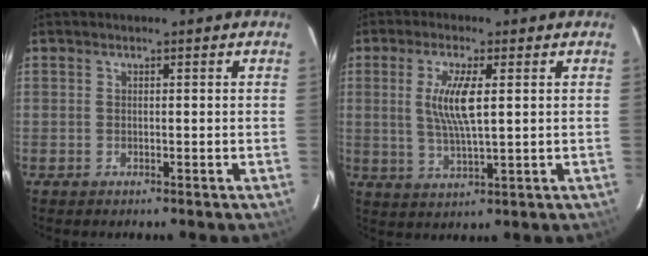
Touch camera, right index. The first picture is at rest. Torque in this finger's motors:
{"motor_torque": [0.73, 0.16, 0.61, 0.16]}